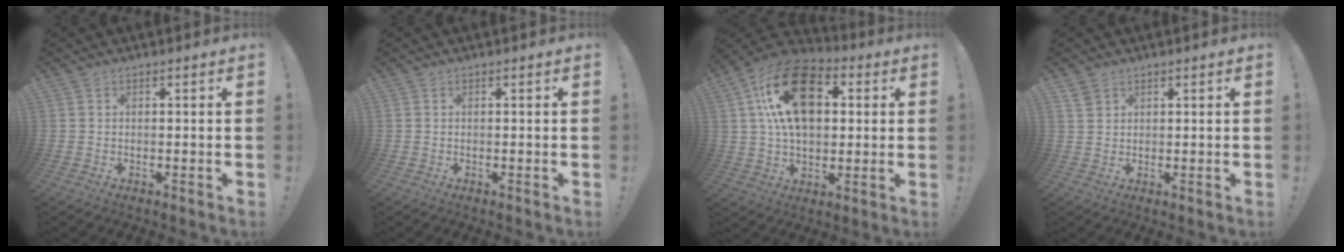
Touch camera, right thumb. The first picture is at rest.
{"total": 0.0}
{"total": 21.4, "force": [6.0, 13.9, 15.2], "torque": [-0.263, -0.008, 0.105]}
{"total": 2.5, "force": [1.8, 1.5, 1.0], "torque": [-0.022, -0.004, 0.035]}